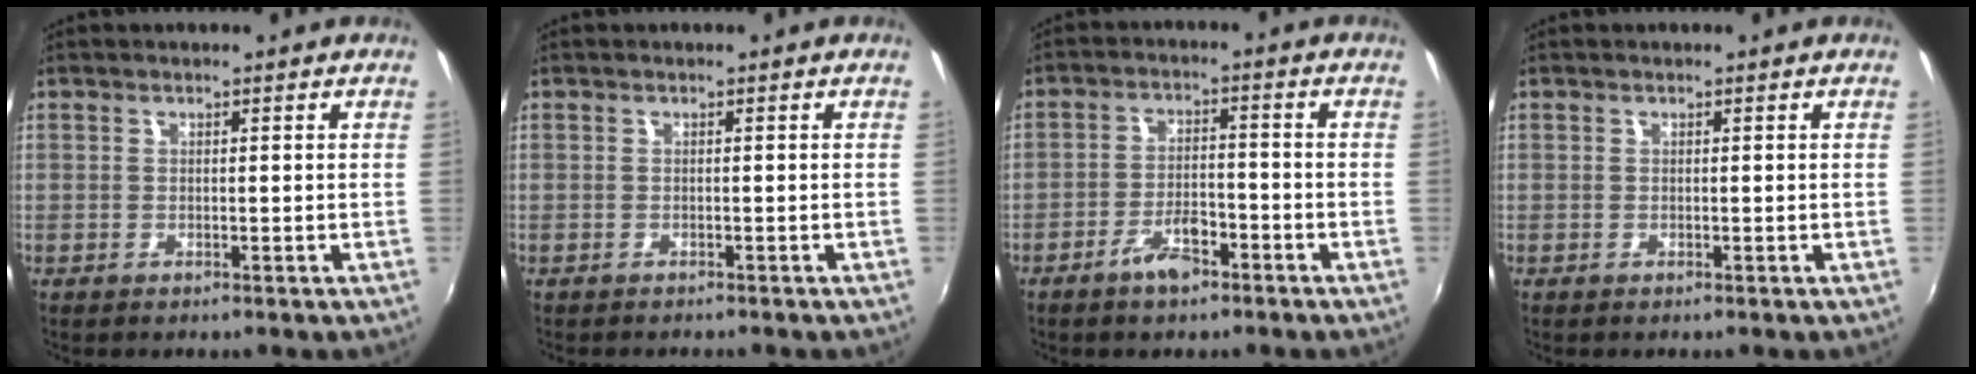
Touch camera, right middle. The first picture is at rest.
{"total": 1.0, "force": [-1.0, 0.3, 0.1], "torque": [-0.006, -0.006, -0.015]}
{"total": 5.7, "force": [-3.9, 2.2, 3.5], "torque": [-0.076, 0.002, -0.066]}
{"total": 0.0}